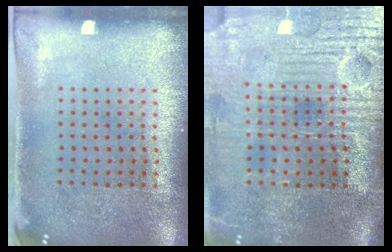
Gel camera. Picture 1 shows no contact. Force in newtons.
{"total": 4.6, "press": 4.1, "slide": 2.1}